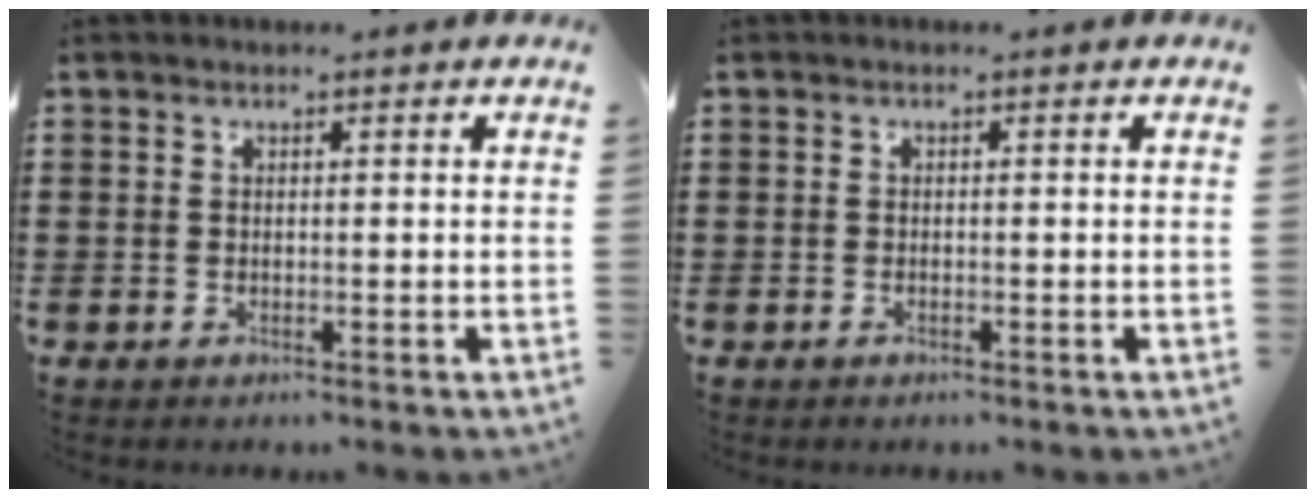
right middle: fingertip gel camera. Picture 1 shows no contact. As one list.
[{"total": 0.5, "force": [-0.4, 0.2, 0.3], "torque": [-0.007, -0.003, -0.007]}]